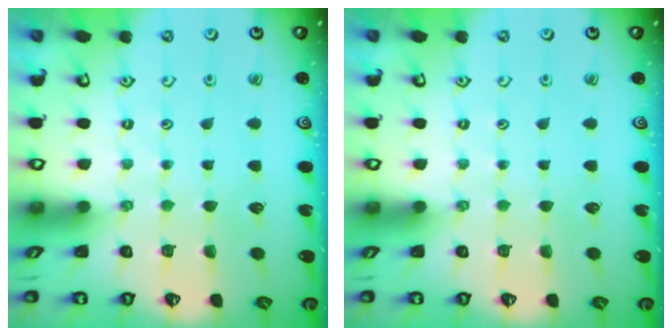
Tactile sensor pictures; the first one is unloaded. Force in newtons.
{"total": 0.0}